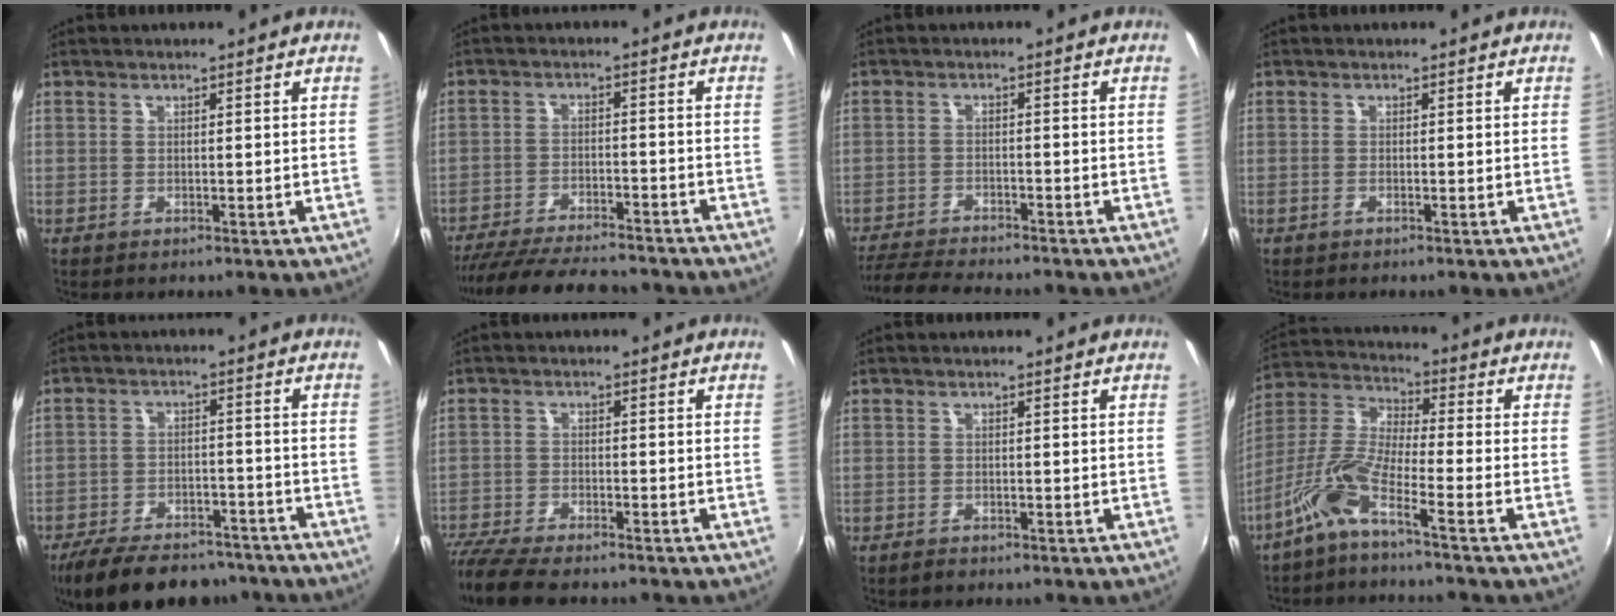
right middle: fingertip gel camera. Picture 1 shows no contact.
{"total": 18.3, "force": [-15.8, 4.2, 8.1], "torque": [-0.167, -0.024, -0.241]}
{"total": 9.4, "force": [-8.7, 1.1, 3.5], "torque": [-0.093, -0.019, -0.147]}
{"total": 0.6, "force": [-0.5, 0.0, 0.3], "torque": [-0.005, 0.000, -0.012]}
{"total": 18.0, "force": [-14.5, 7.2, 7.9], "torque": [-0.169, -0.002, -0.207]}
{"total": 10.2, "force": [-8.8, 2.0, 4.6], "torque": [-0.126, -0.038, -0.163]}
{"total": 1.1, "force": [-0.9, 0.5, 0.3], "torque": [-0.006, -0.002, -0.018]}
{"total": 8.3, "force": [-5.2, 0.6, 6.5], "torque": [-0.139, 0.003, -0.109]}